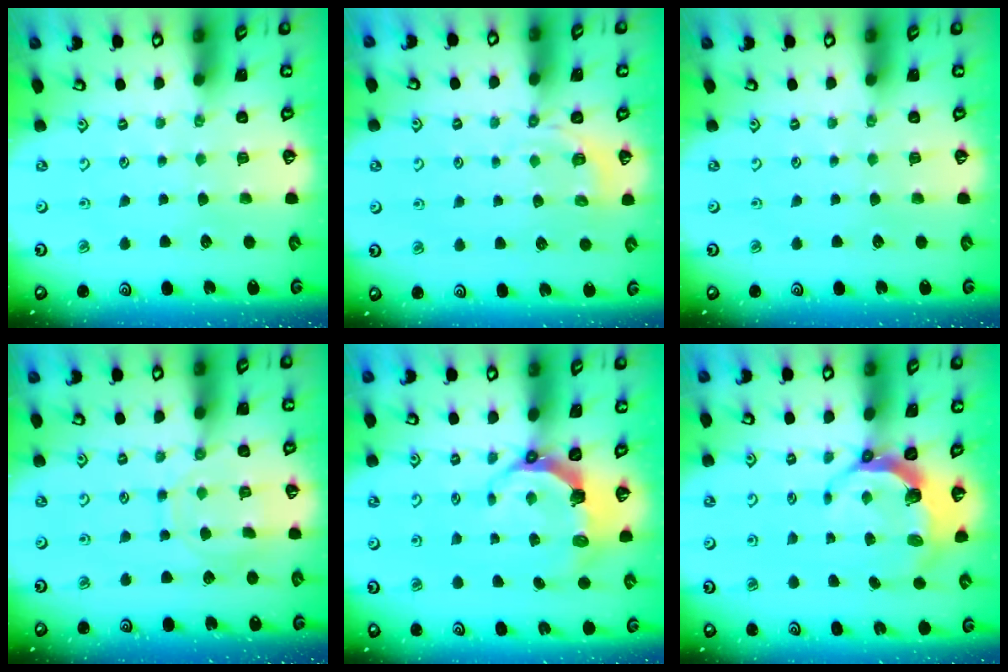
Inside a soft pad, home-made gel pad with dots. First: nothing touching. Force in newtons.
{"total": 2.9, "press": 2.2, "slide": 1.8}
{"total": 0.0}
{"total": 10.2, "press": 10.2, "slide": 0.9}
{"total": 7.7, "press": 5.9, "slide": 5.0}
{"total": 6.6, "press": 5.1, "slide": 4.2}